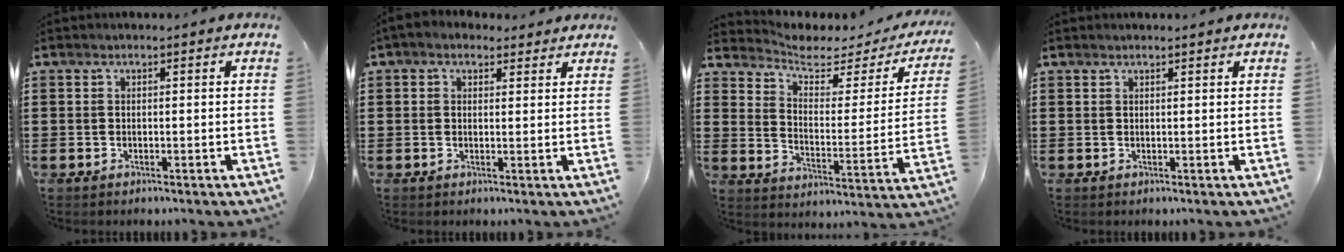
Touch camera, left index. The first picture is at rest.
{"total": 2.3, "force": [1.8, 1.3, 0.7], "torque": [-0.020, 0.005, 0.033]}
{"total": 4.0, "force": [3.2, 1.6, 1.8], "torque": [-0.057, -0.020, 0.049]}
{"total": 0.7, "force": [0.6, 0.0, 0.3], "torque": [-0.006, -0.002, 0.013]}